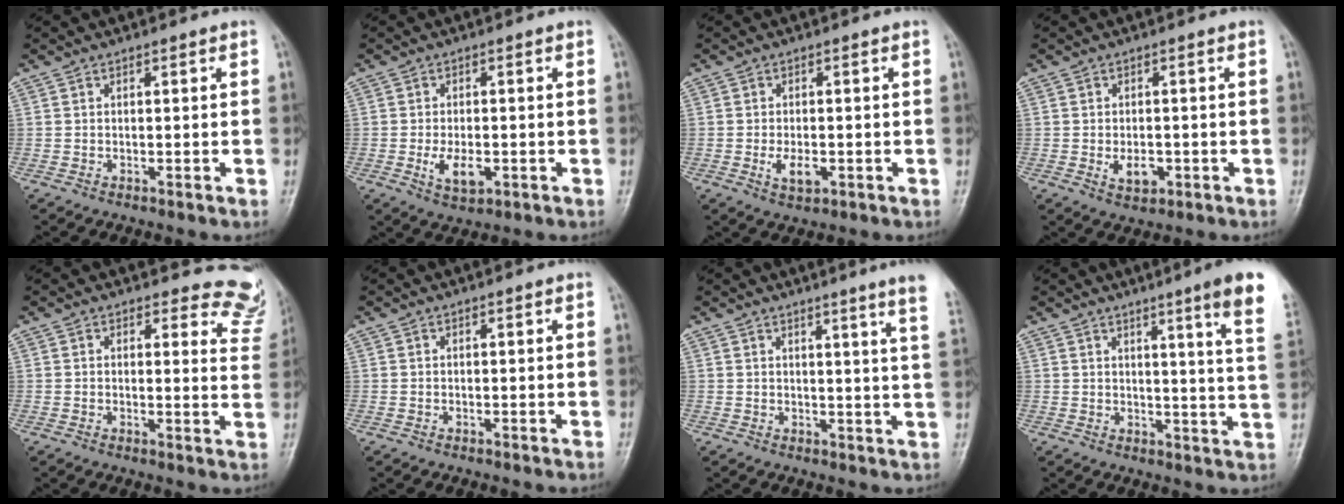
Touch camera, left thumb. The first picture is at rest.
{"total": 5.0, "force": [-1.3, 2.7, 4.1], "torque": [-0.069, -0.004, -0.017]}
{"total": 3.8, "force": [-1.1, 2.0, 3.0], "torque": [-0.052, -0.003, -0.014]}
{"total": 3.9, "force": [-1.0, 2.5, 2.9], "torque": [-0.039, -0.001, -0.010]}
{"total": 9.9, "force": [9.4, 3.2, -0.5], "torque": [0.065, -0.084, 0.060]}
{"total": 0.0}
{"total": 8.4, "force": [6.1, -1.0, 5.7], "torque": [-0.069, -0.032, 0.054]}
{"total": 11.5, "force": [6.8, -0.2, 9.2], "torque": [-0.116, -0.034, 0.073]}